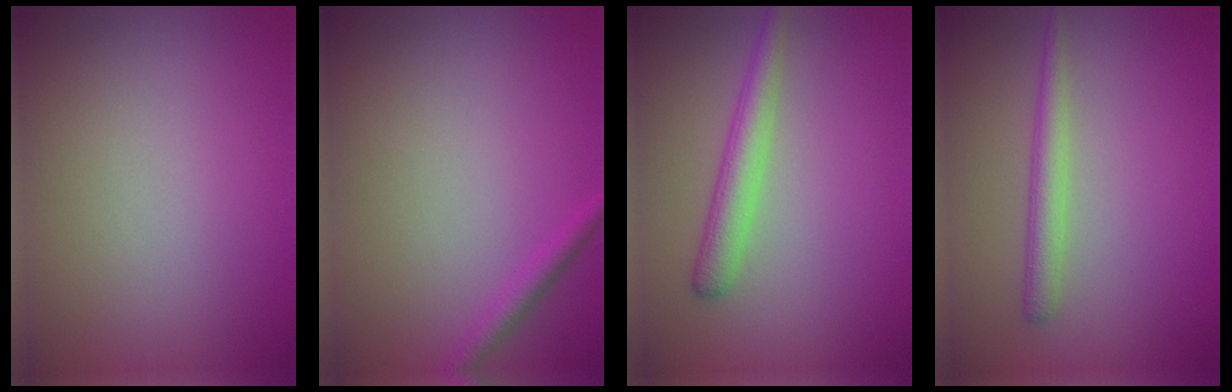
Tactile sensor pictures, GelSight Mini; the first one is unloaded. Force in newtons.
{"total": 1.4, "press": 1.4, "slide": 0.1}
{"total": 2.8, "press": 2.7, "slide": 0.2}
{"total": 2.1, "press": 2.1, "slide": 0.1}